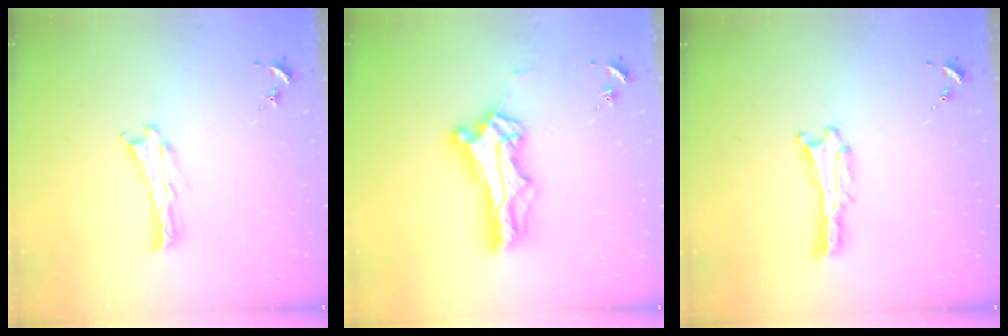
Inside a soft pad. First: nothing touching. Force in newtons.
{"total": 9.9, "press": 9.9, "slide": 0.8}
{"total": 0.6, "press": 0.6, "slide": 0.1}